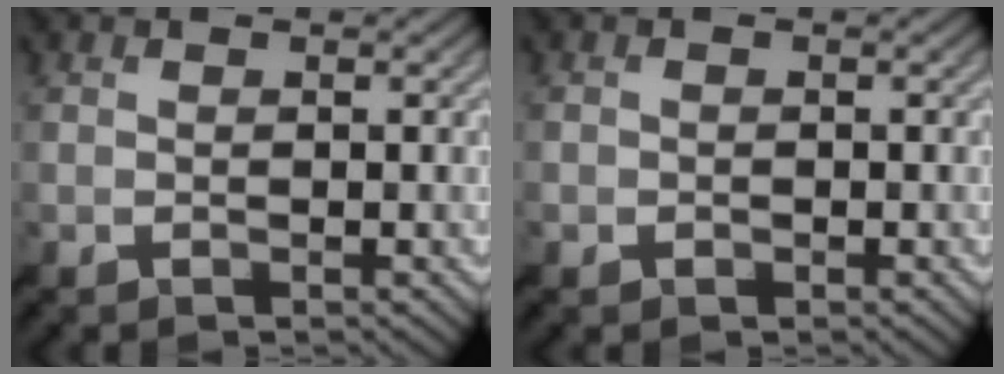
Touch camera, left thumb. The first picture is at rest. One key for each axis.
{"total": 1.0, "fx": -0.5, "fy": 0.9, "fz": 0.0, "tx": 0.004, "ty": -0.004, "tz": -0.012}